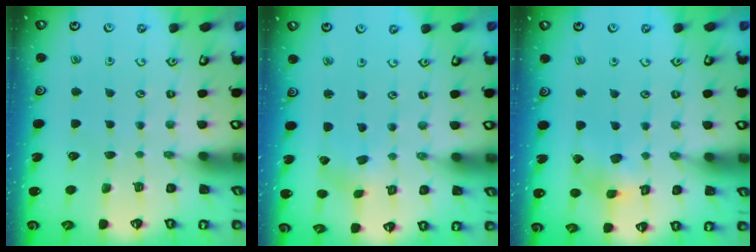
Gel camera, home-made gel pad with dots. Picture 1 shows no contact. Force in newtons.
{"total": 0.5, "press": 0.5, "slide": 0.1}
{"total": 10.2, "press": 10.1, "slide": 1.0}